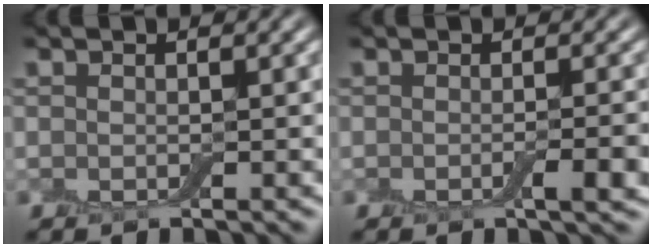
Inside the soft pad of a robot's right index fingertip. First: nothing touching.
{"total": 2.2, "force": [-0.9, 0.4, 1.9], "torque": [-0.029, -0.007, -0.014]}